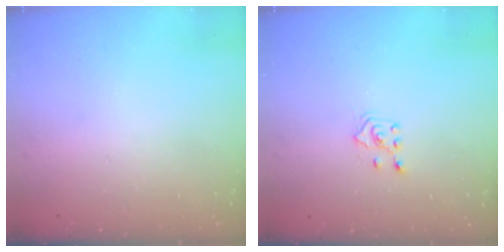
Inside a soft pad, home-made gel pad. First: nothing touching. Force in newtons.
{"total": 4.0, "press": 3.9, "slide": 1.0}